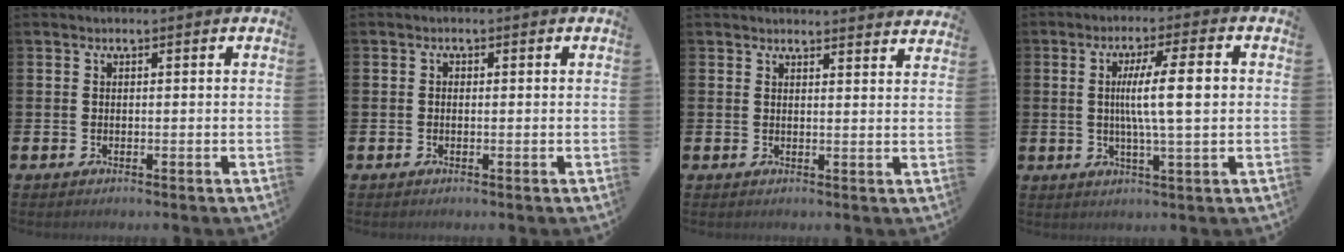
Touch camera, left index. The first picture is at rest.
{"total": 0.5, "force": [-0.1, 0.4, 0.2], "torque": [-0.008, 0.005, -0.003]}
{"total": 2.6, "force": [2.6, -0.1, -0.2], "torque": [0.009, -0.020, 0.046]}
{"total": 7.7, "force": [0.7, 0.8, 7.6], "torque": [-0.126, -0.004, 0.004]}